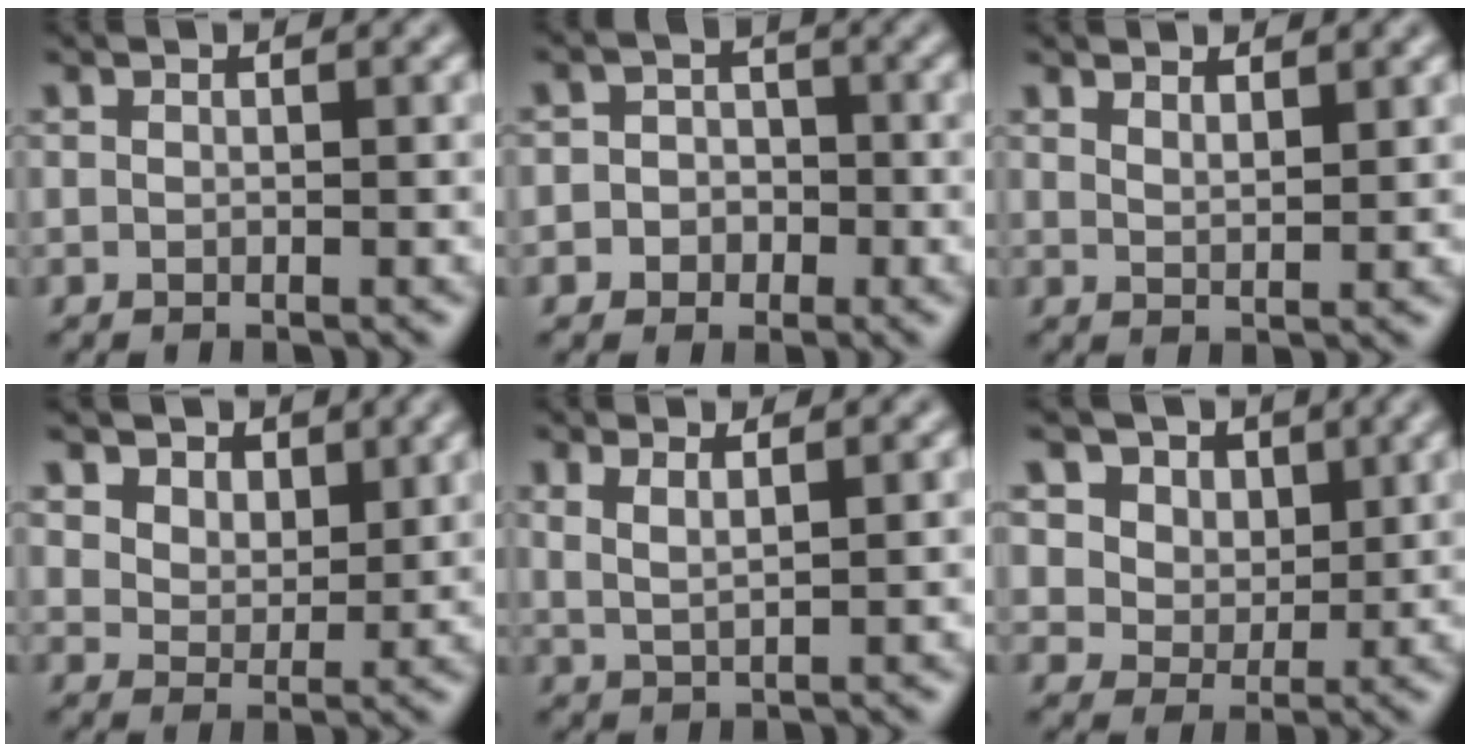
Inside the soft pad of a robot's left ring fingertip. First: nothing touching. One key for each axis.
{"total": 3.2, "fx": -0.9, "fy": 3.0, "fz": 0.7, "tx": 0.020, "ty": 0.012, "tz": -0.039}
{"total": 1.8, "fx": 1.6, "fy": 0.3, "fz": 0.6, "tx": -0.013, "ty": 0.001, "tz": 0.029}
{"total": 5.2, "fx": 3.9, "fy": 2.9, "fz": 1.8, "tx": -0.068, "ty": -0.012, "tz": 0.075}
{"total": 2.2, "fx": 1.5, "fy": 0.6, "fz": 1.5, "tx": -0.026, "ty": -0.002, "tz": 0.026}
{"total": 8.8, "fx": 5.3, "fy": 6.1, "fz": 3.6, "tx": -0.083, "ty": -0.001, "tz": 0.083}